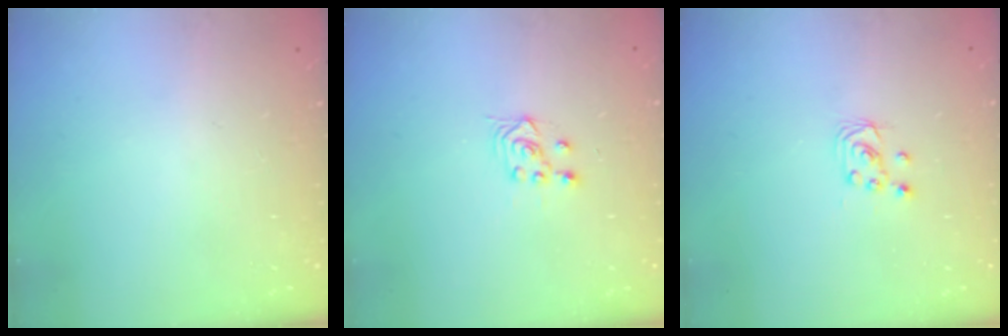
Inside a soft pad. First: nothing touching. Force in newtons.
{"total": 3.3, "press": 2.9, "slide": 1.5}
{"total": 2.4, "press": 2.4, "slide": 0.2}